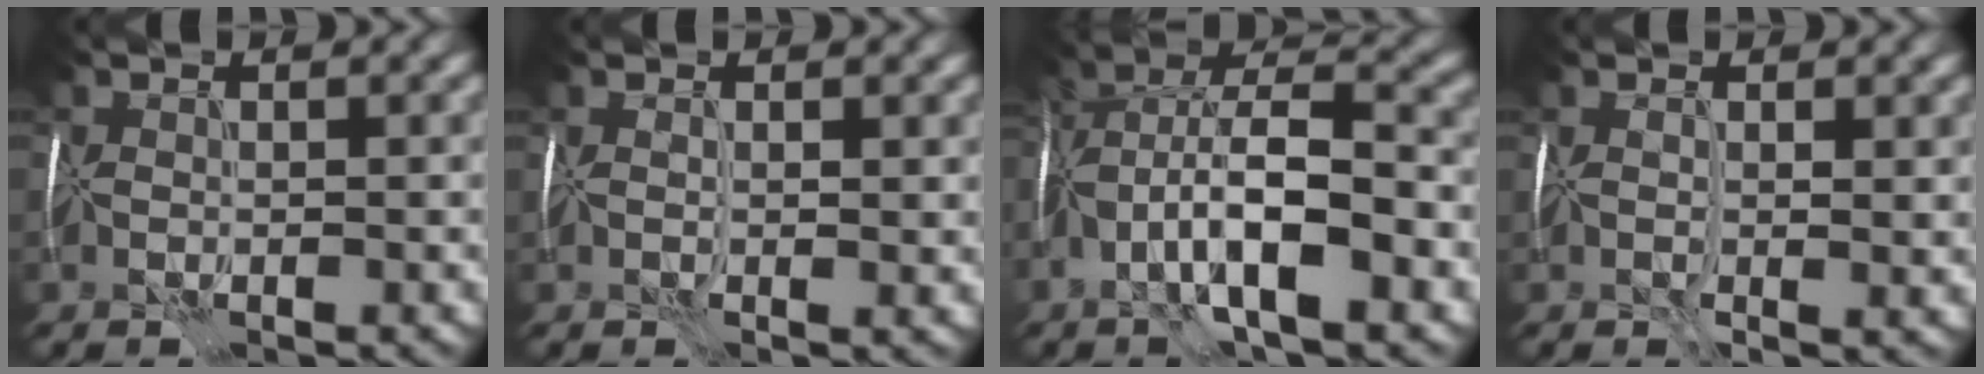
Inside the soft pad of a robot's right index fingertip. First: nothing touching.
{"total": 1.9, "force": [0.4, 0.7, 1.8], "torque": [-0.026, -0.007, 0.010]}
{"total": 9.6, "force": [-3.9, 3.3, 8.2], "torque": [-0.151, 0.012, -0.075]}
{"total": 3.2, "force": [0.3, 1.2, 2.9], "torque": [-0.042, -0.008, 0.009]}